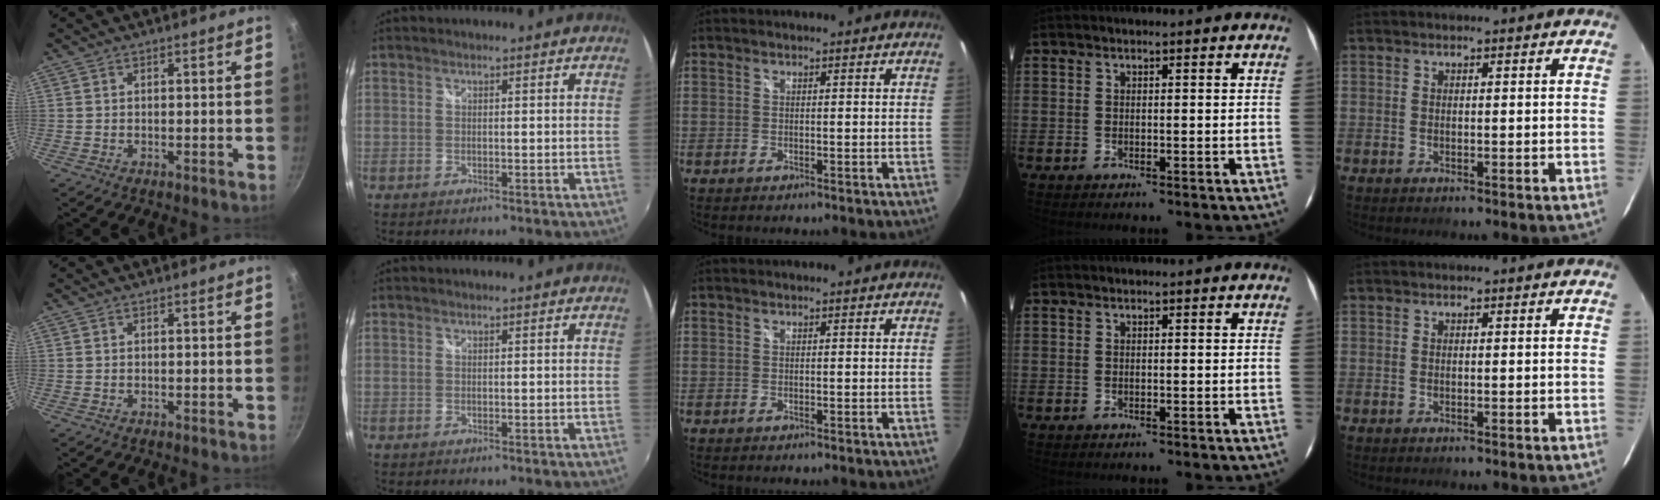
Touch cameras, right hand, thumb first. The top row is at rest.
{}